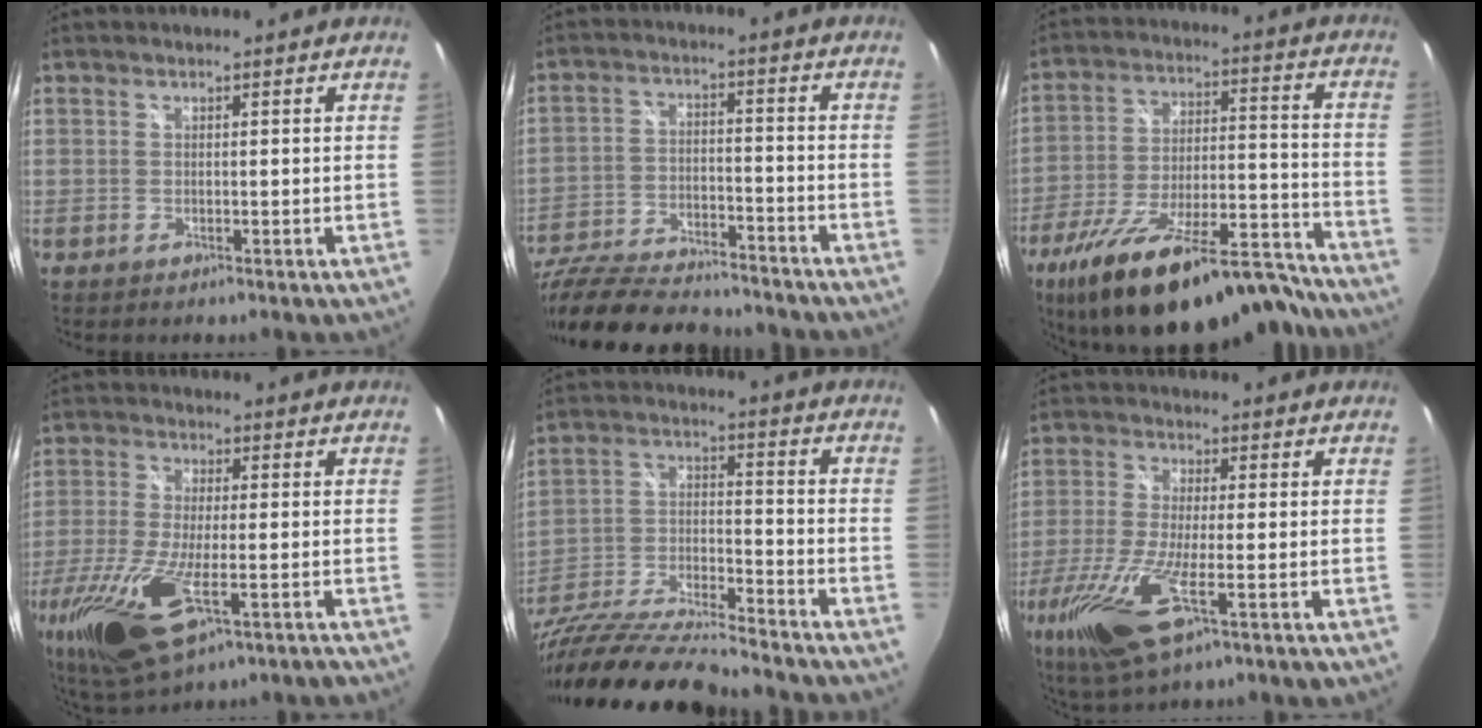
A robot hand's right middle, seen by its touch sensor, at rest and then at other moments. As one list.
[{"total": 23.0, "force": [-19.4, 6.0, 10.7], "torque": [-0.222, -0.040, -0.312]}, {"total": 27.9, "force": [-22.4, 8.0, 14.7], "torque": [-0.254, -0.024, -0.325]}, {"total": 18.5, "force": [-8.2, 6.8, 15.1], "torque": [-0.332, -0.064, -0.143]}, {"total": 20.1, "force": [-17.2, 2.1, 10.3], "torque": [-0.200, -0.031, -0.302]}, {"total": 15.1, "force": [-6.8, 4.1, 12.9], "torque": [-0.281, -0.047, -0.129]}]